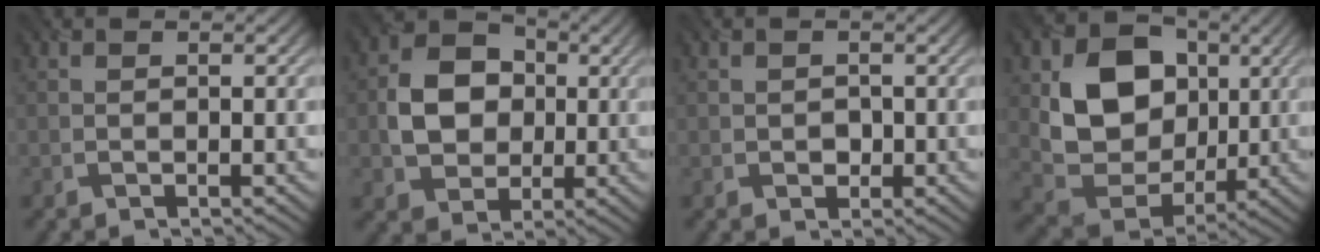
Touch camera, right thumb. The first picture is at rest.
{"total": 7.8, "force": [0.2, 6.5, 4.4], "torque": [-0.089, 0.008, -0.004]}
{"total": 1.3, "force": [-0.1, 1.2, 0.6], "torque": [-0.015, -0.007, -0.002]}
{"total": 12.7, "force": [2.6, 9.9, 7.5], "torque": [-0.151, -0.010, 0.042]}